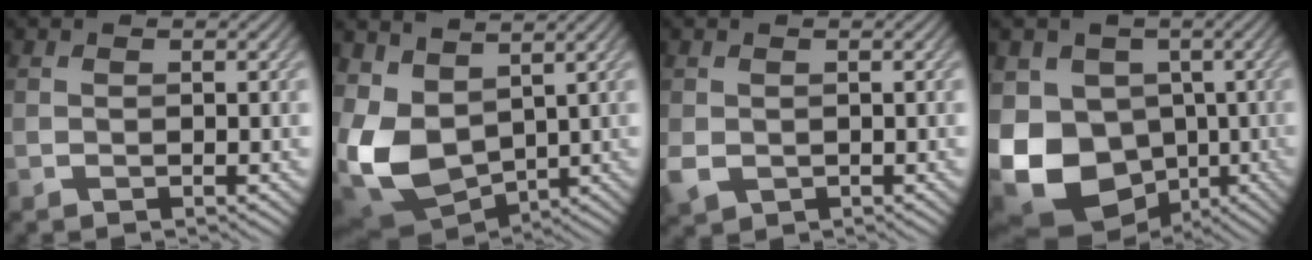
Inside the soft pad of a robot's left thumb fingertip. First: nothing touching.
{"total": 9.6, "force": [1.7, 6.5, 6.9], "torque": [-0.191, -0.018, 0.039]}
{"total": 2.7, "force": [-0.4, 2.2, 1.5], "torque": [-0.042, -0.009, -0.008]}
{"total": 16.0, "force": [-4.6, 12.9, 8.3], "torque": [-0.204, -0.023, -0.081]}